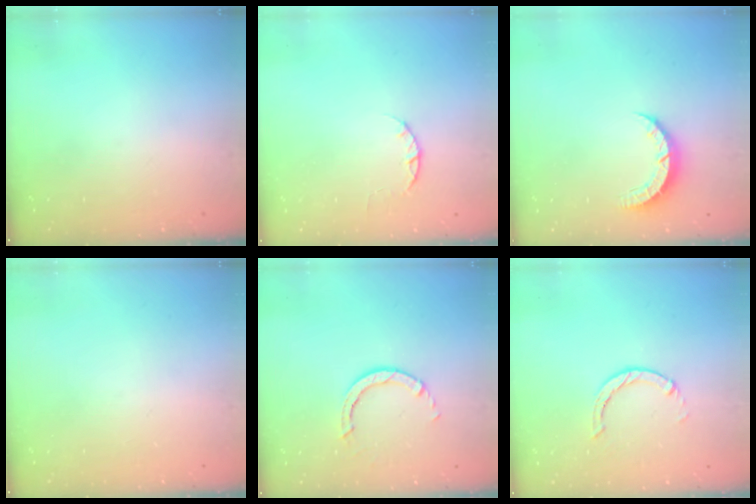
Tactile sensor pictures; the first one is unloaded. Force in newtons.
{"total": 2.4, "press": 2.4, "slide": 0.4}
{"total": 4.4, "press": 4.4, "slide": 0.5}
{"total": 0.0}
{"total": 2.6, "press": 2.6, "slide": 0.3}
{"total": 1.0, "press": 0.9, "slide": 0.3}